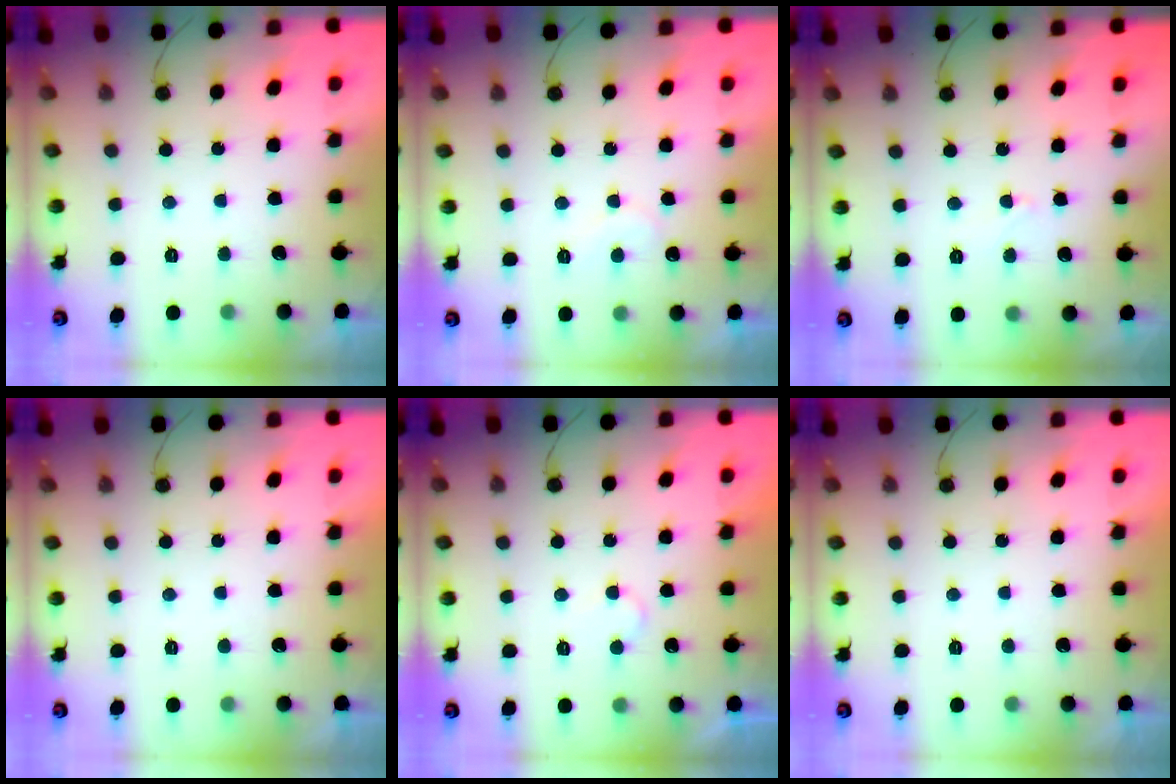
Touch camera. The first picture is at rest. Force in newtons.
{"total": 5.7, "press": 5.7, "slide": 0.5}
{"total": 2.6, "press": 2.5, "slide": 0.2}
{"total": 1.6, "press": 1.6, "slide": 0.0}
{"total": 5.2, "press": 5.2, "slide": 0.5}
{"total": 1.7, "press": 1.7, "slide": 0.1}